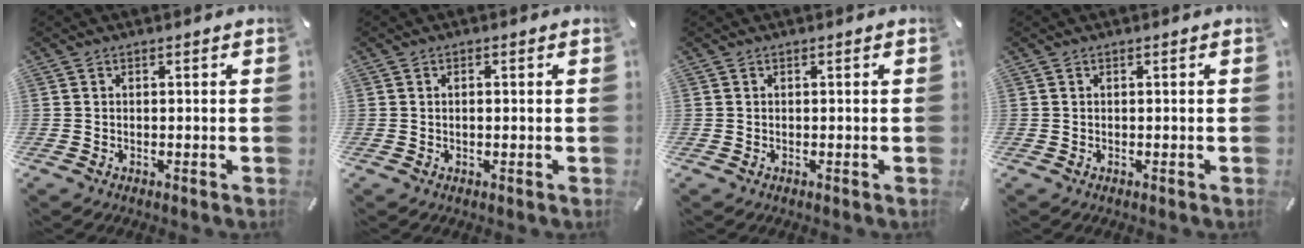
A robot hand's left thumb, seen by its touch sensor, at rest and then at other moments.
{"total": 0.9, "force": [0.0, 0.3, 0.9], "torque": [-0.017, 0.001, -0.001]}
{"total": 0.0}
{"total": 0.0}